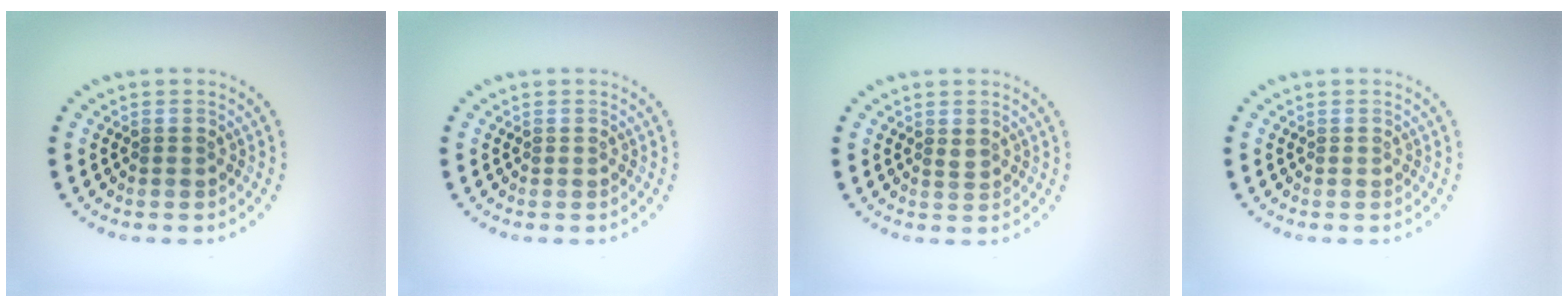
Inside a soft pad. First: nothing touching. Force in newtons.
{"total": 0.0}
{"total": 0.7, "press": 0.6, "slide": 0.3}
{"total": 0.0}